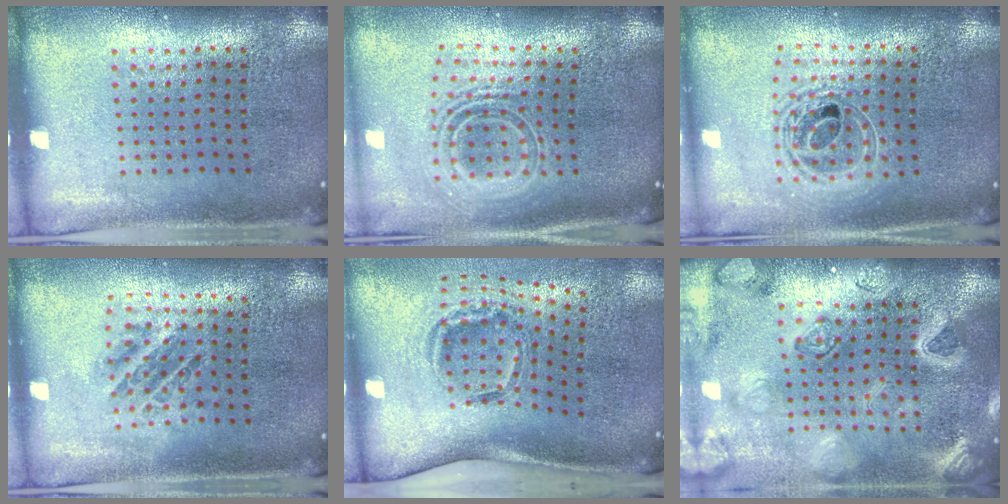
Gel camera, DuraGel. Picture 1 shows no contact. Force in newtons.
{"total": 2.5, "press": 1.7, "slide": 1.8}
{"total": 1.8, "press": 1.5, "slide": 1.0}
{"total": 1.0, "press": 1.0, "slide": 0.2}
{"total": 2.1, "press": 1.3, "slide": 1.6}
{"total": 3.6, "press": 3.2, "slide": 1.5}